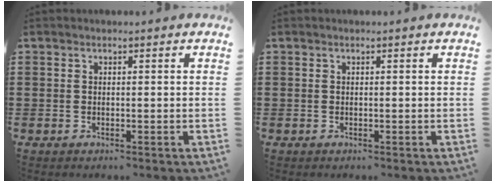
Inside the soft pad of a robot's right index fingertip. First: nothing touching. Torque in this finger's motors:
{"motor_torque": [2.14, 0.00, -0.01, 0.01]}